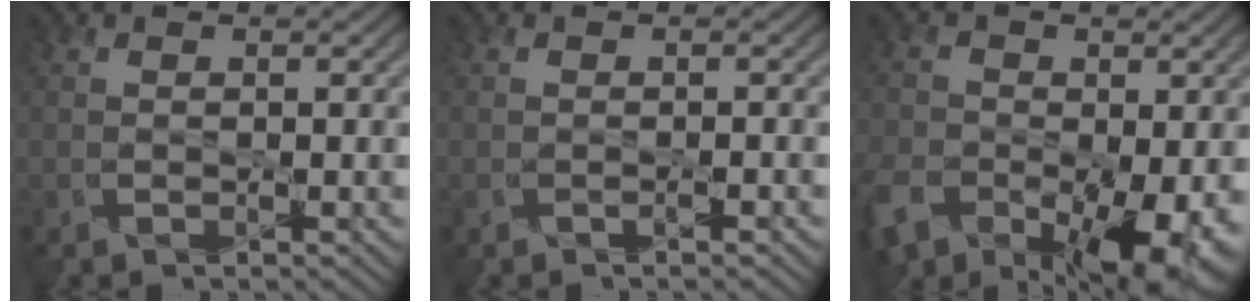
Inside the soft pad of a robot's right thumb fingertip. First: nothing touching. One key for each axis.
{"total": 0.9, "fx": -0.7, "fy": 0.0, "fz": 0.6, "tx": -0.007, "ty": -0.001, "tz": -0.013}
{"total": 14.1, "fx": -5.9, "fy": 8.4, "fz": 9.6, "tx": -0.200, "ty": -0.038, "tz": -0.100}